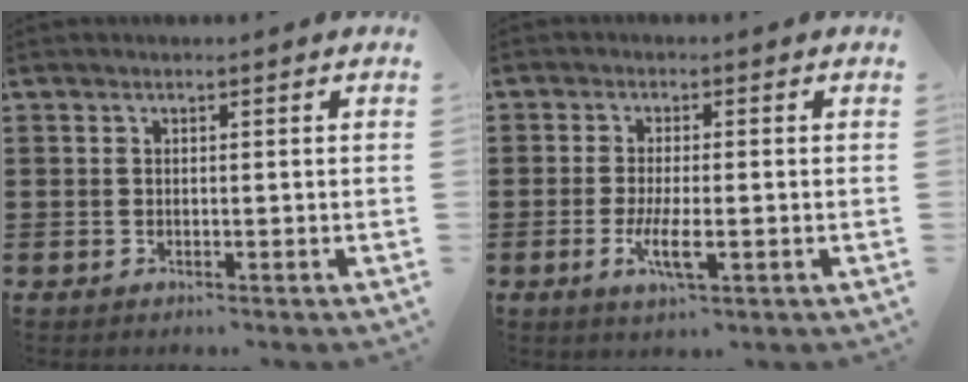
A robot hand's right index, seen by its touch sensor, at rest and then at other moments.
{"total": 5.1, "force": [-1.6, 1.1, 4.7], "torque": [-0.098, -0.012, -0.032]}